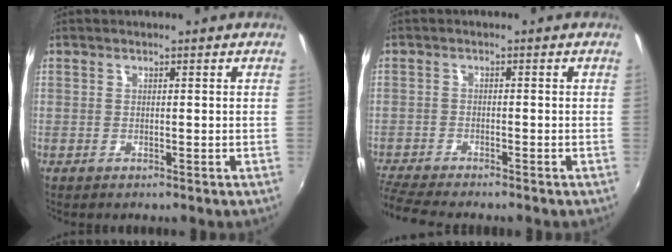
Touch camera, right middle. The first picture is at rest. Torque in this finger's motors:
{"motor_torque": [1.00, -1.14, 0.29, 0.08]}